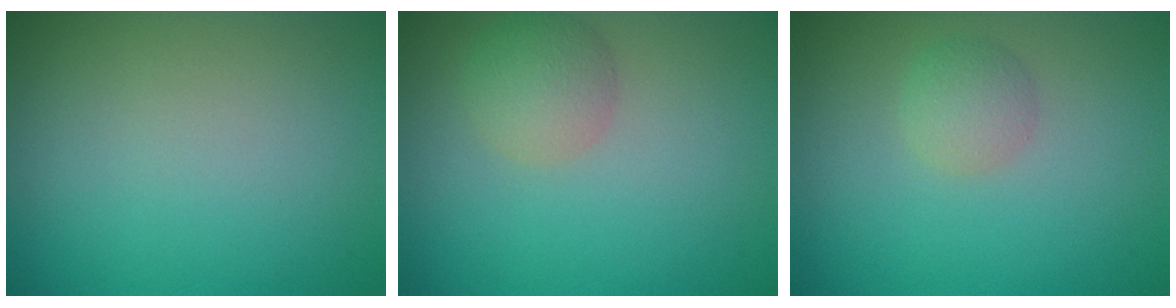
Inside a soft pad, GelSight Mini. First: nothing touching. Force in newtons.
{"total": 2.6, "press": 2.6, "slide": 0.1}
{"total": 1.8, "press": 1.8, "slide": 0.1}